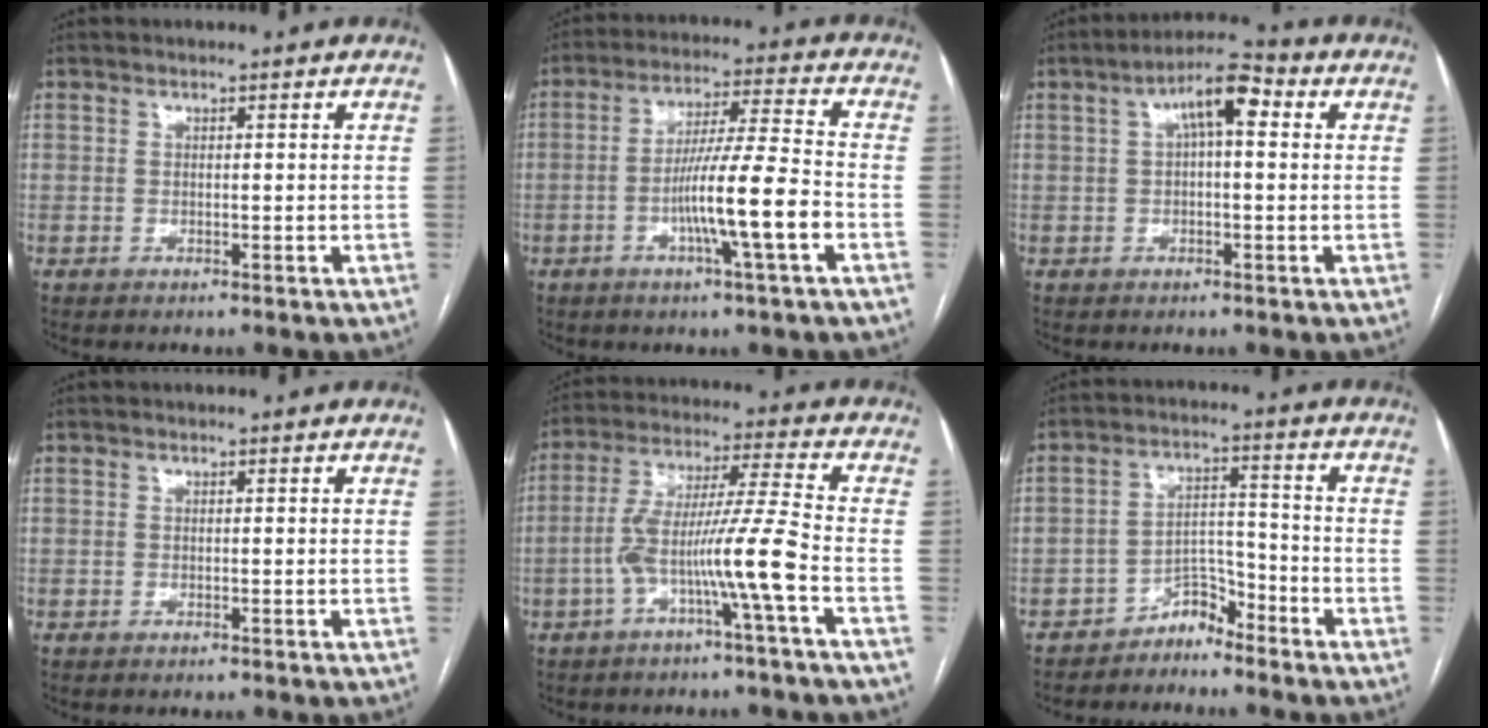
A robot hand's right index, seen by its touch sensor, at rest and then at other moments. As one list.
[{"total": 11.1, "force": [-3.5, -0.6, 10.5], "torque": [-0.189, 0.000, -0.064]}, {"total": 7.3, "force": [2.0, 2.1, 6.7], "torque": [-0.113, 0.035, 0.029]}, {"total": 0.0}, {"total": 10.4, "force": [-3.9, -1.4, 9.5], "torque": [-0.187, 0.019, -0.071]}, {"total": 4.1, "force": [-3.7, 1.7, 0.3], "torque": [0.007, 0.015, -0.064]}]